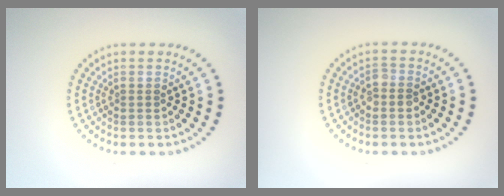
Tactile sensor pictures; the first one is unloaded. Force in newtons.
{"total": 1.1, "press": 1.0, "slide": 0.5}